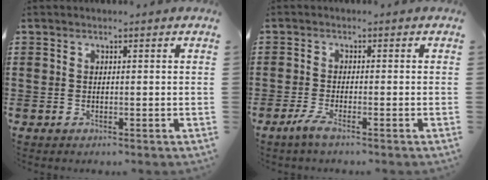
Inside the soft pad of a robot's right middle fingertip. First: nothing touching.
{"total": 2.4, "force": [-1.5, 0.2, 1.9], "torque": [-0.045, -0.008, -0.033]}